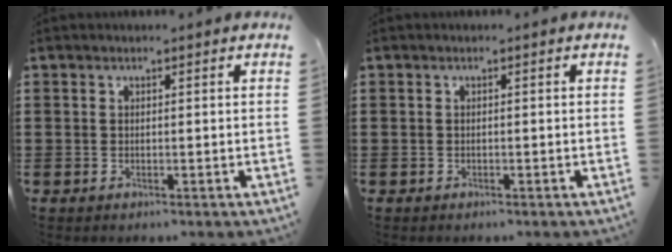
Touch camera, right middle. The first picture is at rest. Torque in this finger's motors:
{"motor_torque": [0.27, -0.23, 0.03, 0.00]}